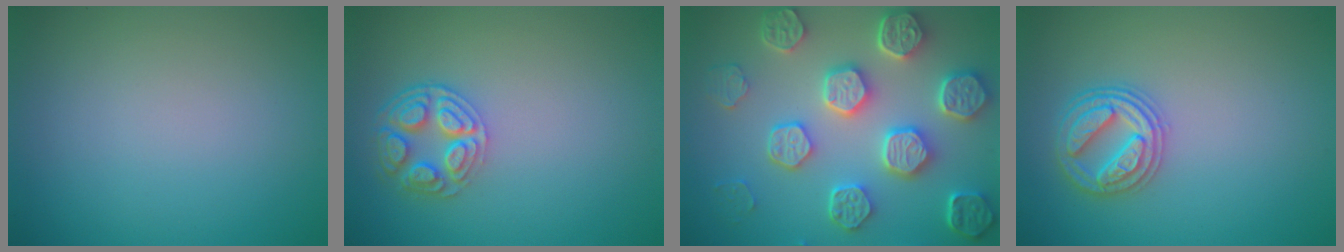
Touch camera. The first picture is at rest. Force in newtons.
{"total": 4.2, "press": 3.5, "slide": 2.3}
{"total": 8.0, "press": 6.4, "slide": 4.7}
{"total": 3.6, "press": 3.5, "slide": 0.9}